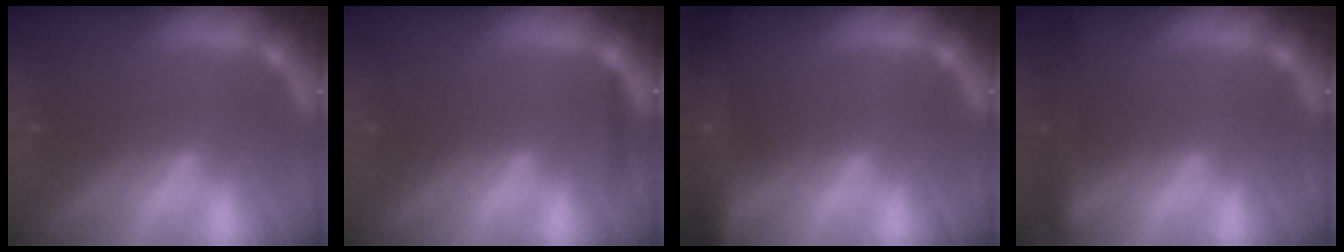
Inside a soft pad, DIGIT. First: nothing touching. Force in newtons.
{"total": 0.9}
{"total": 9.6}
{"total": 4.4}